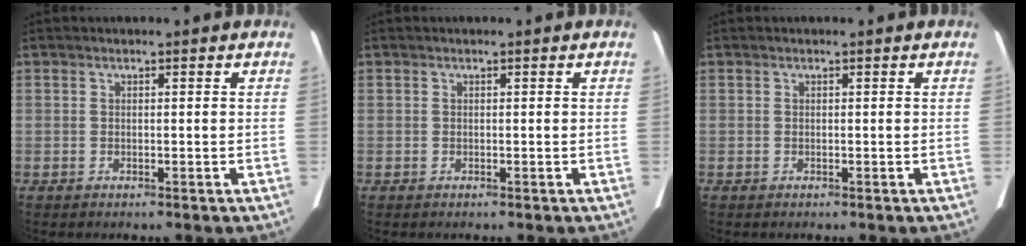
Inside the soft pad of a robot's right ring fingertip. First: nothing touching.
{"total": 0.0}
{"total": 0.0}